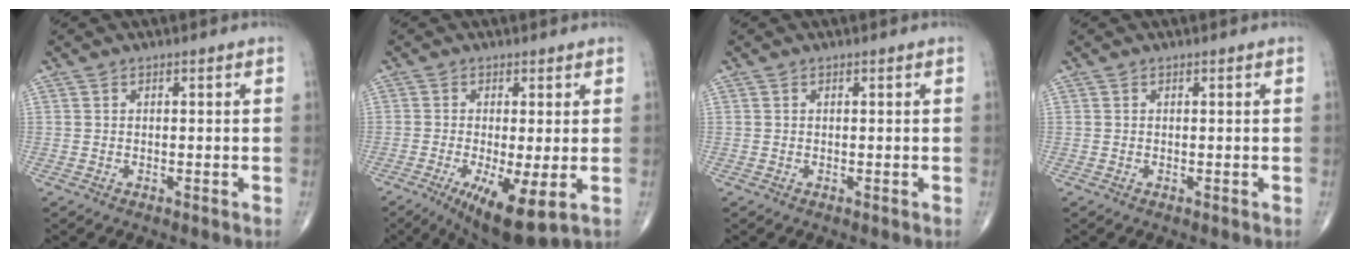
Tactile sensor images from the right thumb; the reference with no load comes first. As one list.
[{"total": 10.0, "force": [-3.0, 2.5, 9.2], "torque": [-0.158, -0.023, -0.042]}, {"total": 0.0}, {"total": 0.0}]